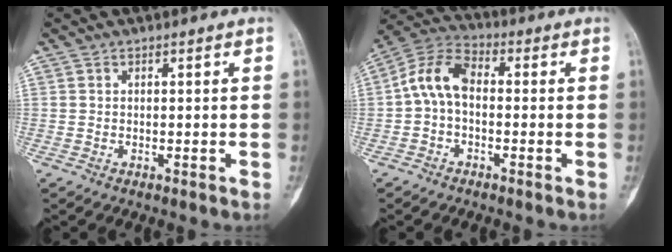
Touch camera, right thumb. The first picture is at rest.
{"total": 8.5, "force": [-0.5, 5.3, 6.7], "torque": [-0.123, 0.029, -0.025]}